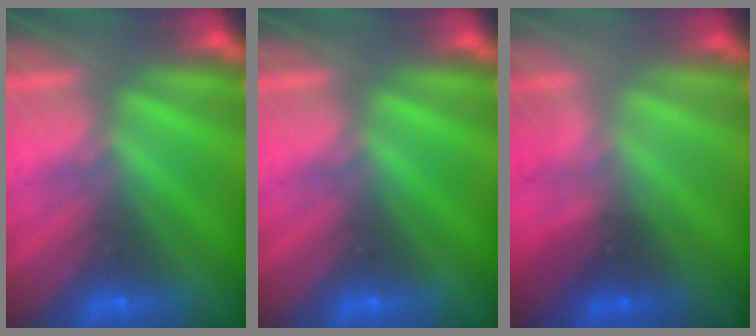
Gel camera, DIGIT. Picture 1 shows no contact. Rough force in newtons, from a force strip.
{"total": 0.0}
{"total": 1.8}